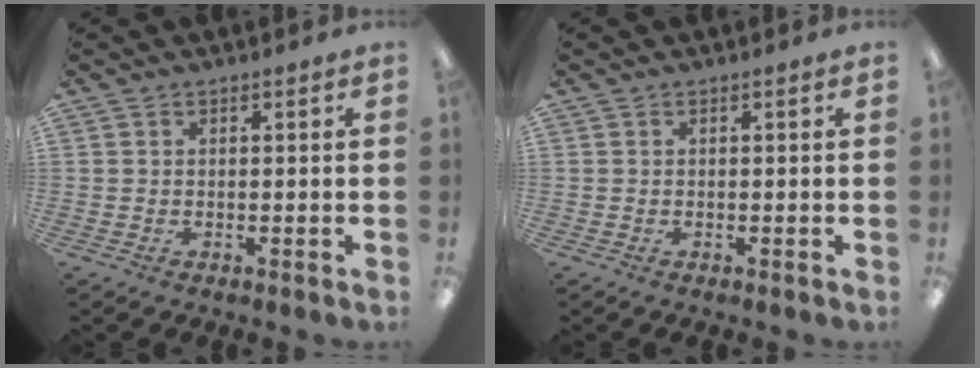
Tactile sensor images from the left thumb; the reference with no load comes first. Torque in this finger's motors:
{"motor_torque": [-0.07, 0.04, 0.01, 0.01, 0.00]}